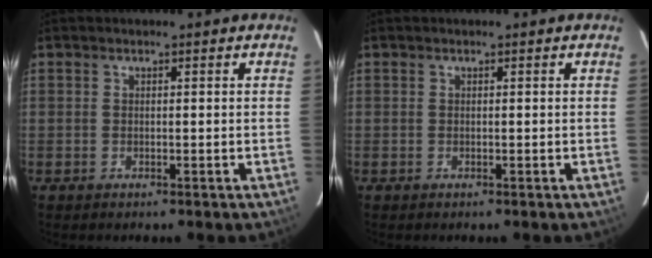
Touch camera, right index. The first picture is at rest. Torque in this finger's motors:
{"motor_torque": [0.00, 0.00, 0.01, 0.00]}